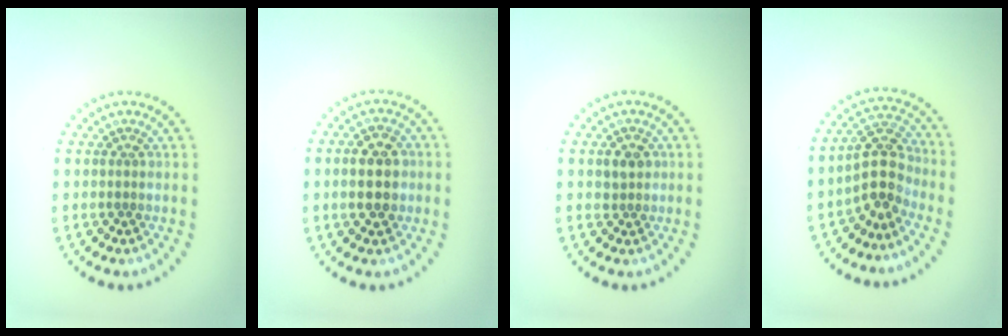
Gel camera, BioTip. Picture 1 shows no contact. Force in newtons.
{"total": 4.0, "press": 4.0, "slide": 0.2}
{"total": 1.8, "press": 1.7, "slide": 0.6}
{"total": 3.9, "press": 3.5, "slide": 1.8}